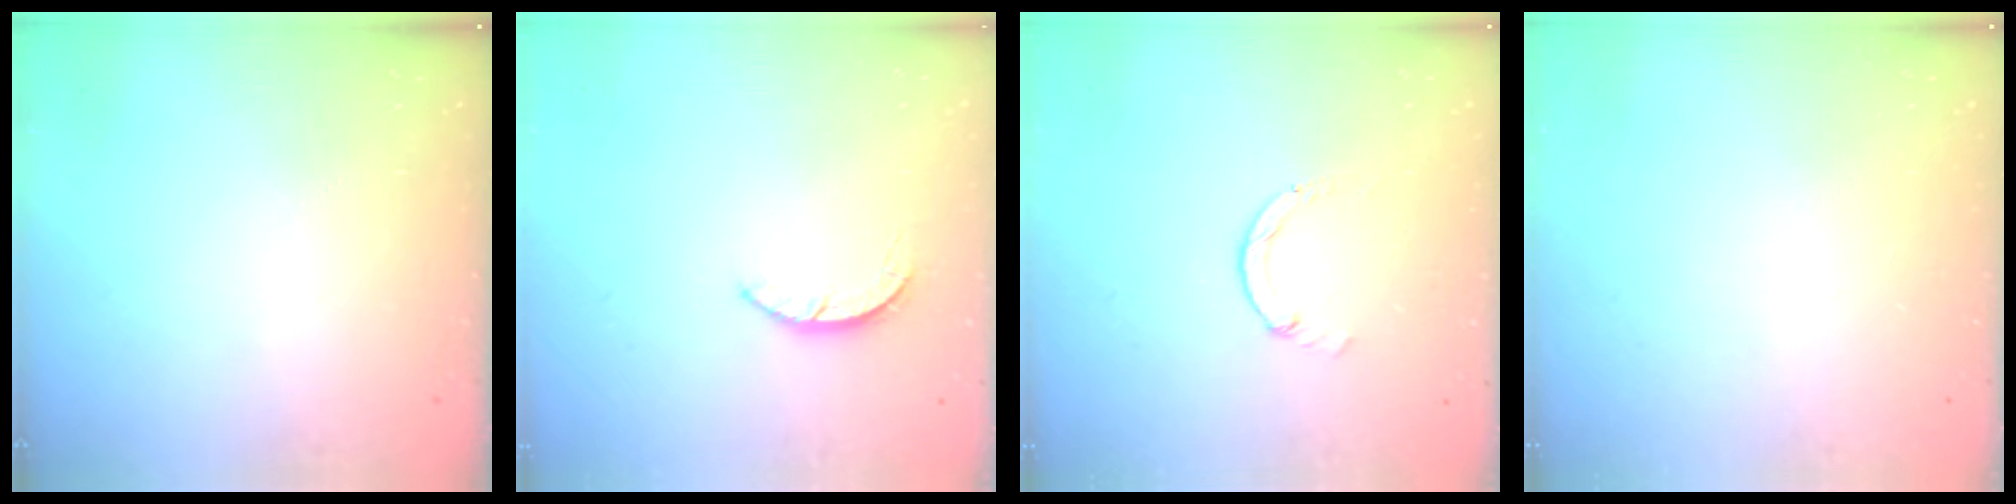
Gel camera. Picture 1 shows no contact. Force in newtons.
{"total": 2.2, "press": 2.2, "slide": 0.4}
{"total": 0.0}
{"total": 0.0}